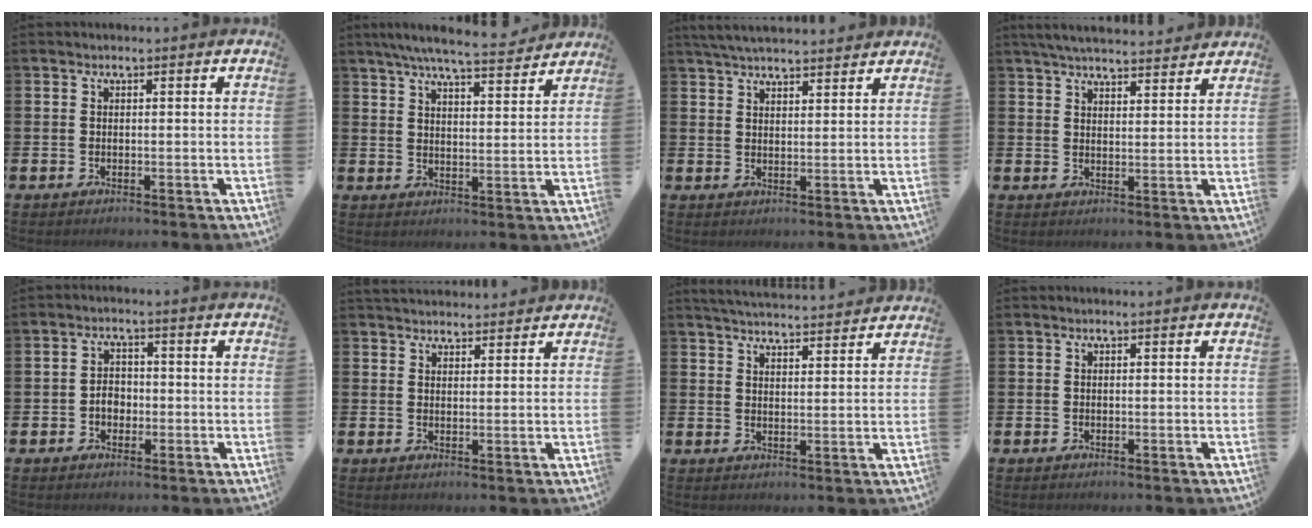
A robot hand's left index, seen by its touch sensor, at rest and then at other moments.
{"total": 7.1, "force": [6.6, 0.5, 2.5], "torque": [-0.055, -0.036, 0.115]}
{"total": 4.5, "force": [4.4, 0.6, 0.9], "torque": [-0.032, -0.011, 0.084]}
{"total": 5.1, "force": [4.9, 0.7, 1.0], "torque": [-0.028, -0.023, 0.088]}
{"total": 2.8, "force": [-0.8, 2.1, 1.6], "torque": [-0.015, -0.002, -0.021]}
{"total": 2.9, "force": [2.8, 0.7, 0.0], "torque": [-0.001, -0.014, 0.051]}
{"total": 4.8, "force": [4.8, 0.3, 0.3], "torque": [-0.020, -0.030, 0.086]}
{"total": 0.0}